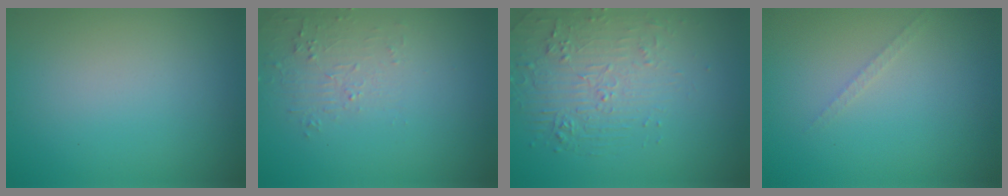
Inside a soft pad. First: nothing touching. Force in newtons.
{"total": 1.6, "press": 0.4, "slide": 1.6}
{"total": 2.1, "press": 1.5, "slide": 1.5}
{"total": 0.8, "press": 0.8, "slide": 0.0}